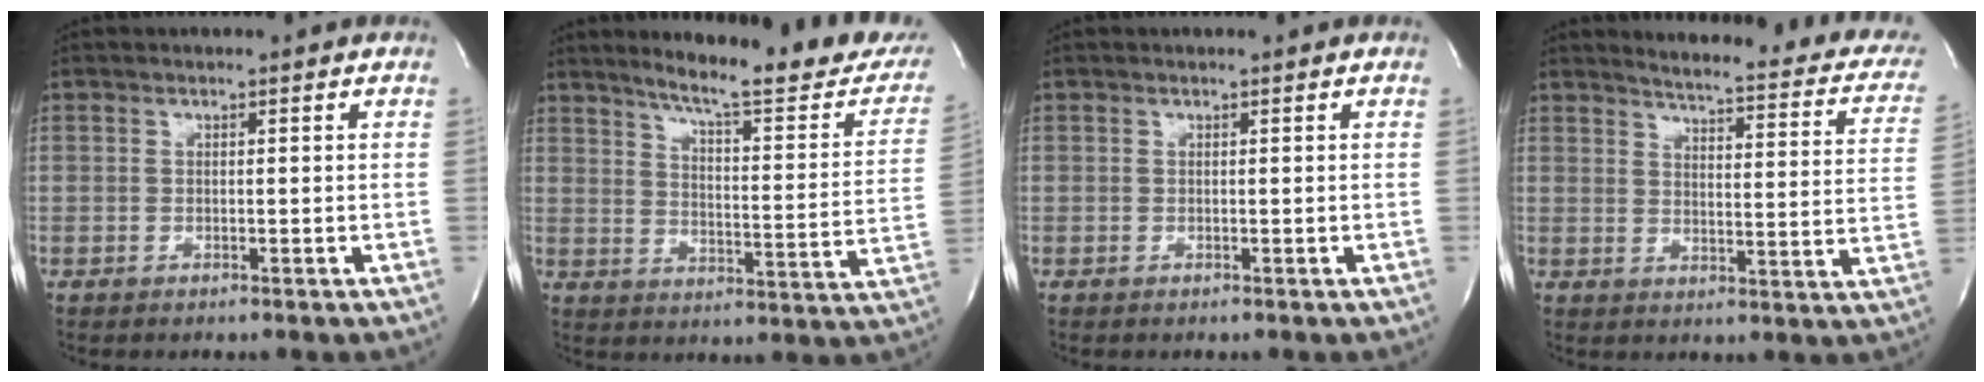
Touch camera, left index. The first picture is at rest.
{"total": 21.6, "force": [18.6, 2.5, 10.8], "torque": [-0.142, -0.058, 0.230]}
{"total": 0.0}
{"total": 19.9, "force": [17.8, 3.7, 8.1], "torque": [-0.089, -0.054, 0.190]}